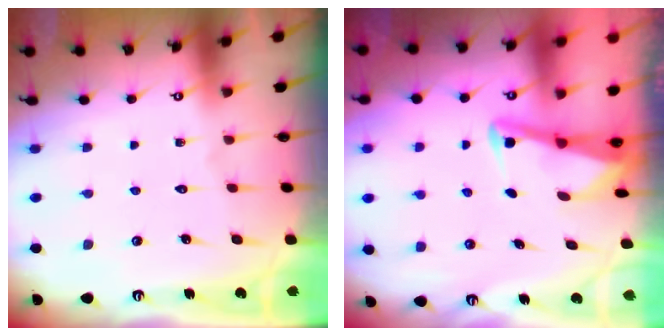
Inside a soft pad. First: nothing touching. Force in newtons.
{"total": 3.0, "press": 3.0, "slide": 0.5}